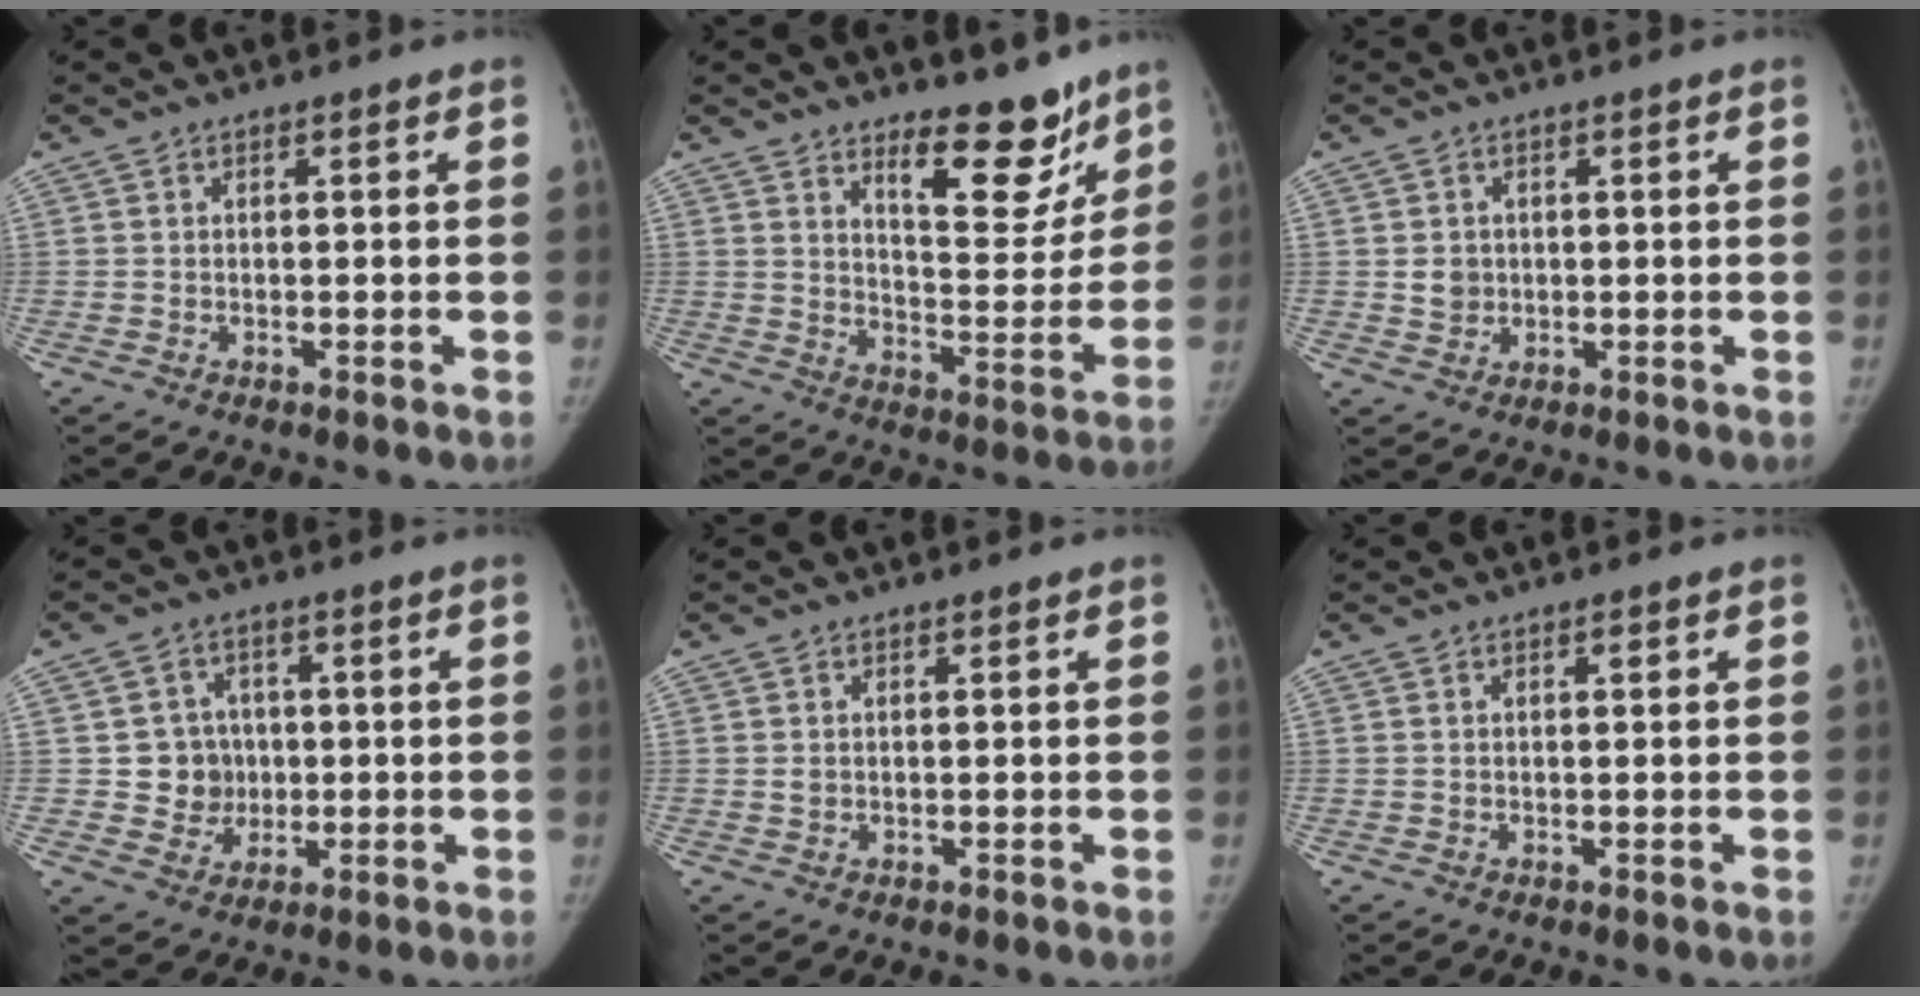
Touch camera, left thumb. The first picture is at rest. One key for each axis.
{"total": 13.2, "fx": 9.6, "fy": 5.0, "fz": 7.5, "tx": -0.057, "ty": -0.081, "tz": 0.151}
{"total": 2.9, "fx": 0.3, "fy": 2.6, "fz": 1.2, "tx": -0.007, "ty": 0.001, "tz": 0.009}
{"total": 7.0, "fx": 0.2, "fy": 6.8, "fz": 1.7, "tx": 0.010, "ty": 0.011, "tz": 0.007}
{"total": 0.7, "fx": 0.3, "fy": 0.5, "fz": 0.3, "tx": -0.001, "ty": 0.000, "tz": 0.005}
{"total": 0.7, "fx": 0.3, "fy": 0.2, "fz": 0.6, "tx": -0.008, "ty": 0.000, "tz": 0.005}